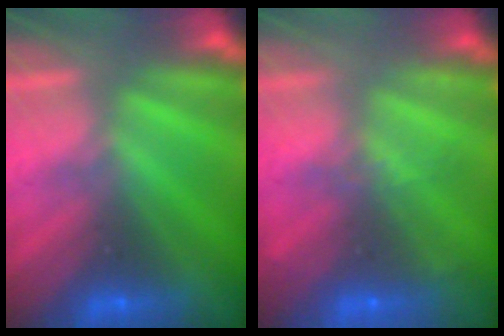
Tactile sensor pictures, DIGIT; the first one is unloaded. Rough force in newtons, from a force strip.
{"total": 2.2}